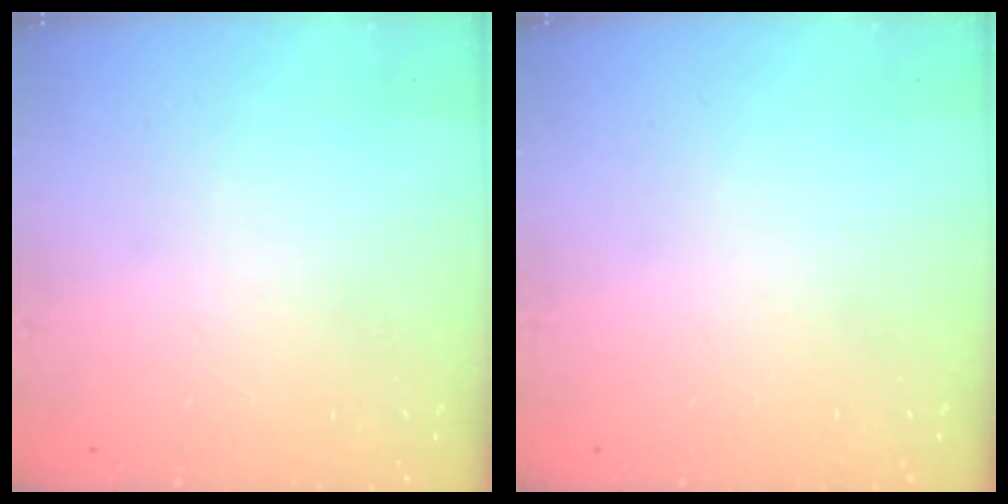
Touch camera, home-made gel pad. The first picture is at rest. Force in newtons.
{"total": 0.0}